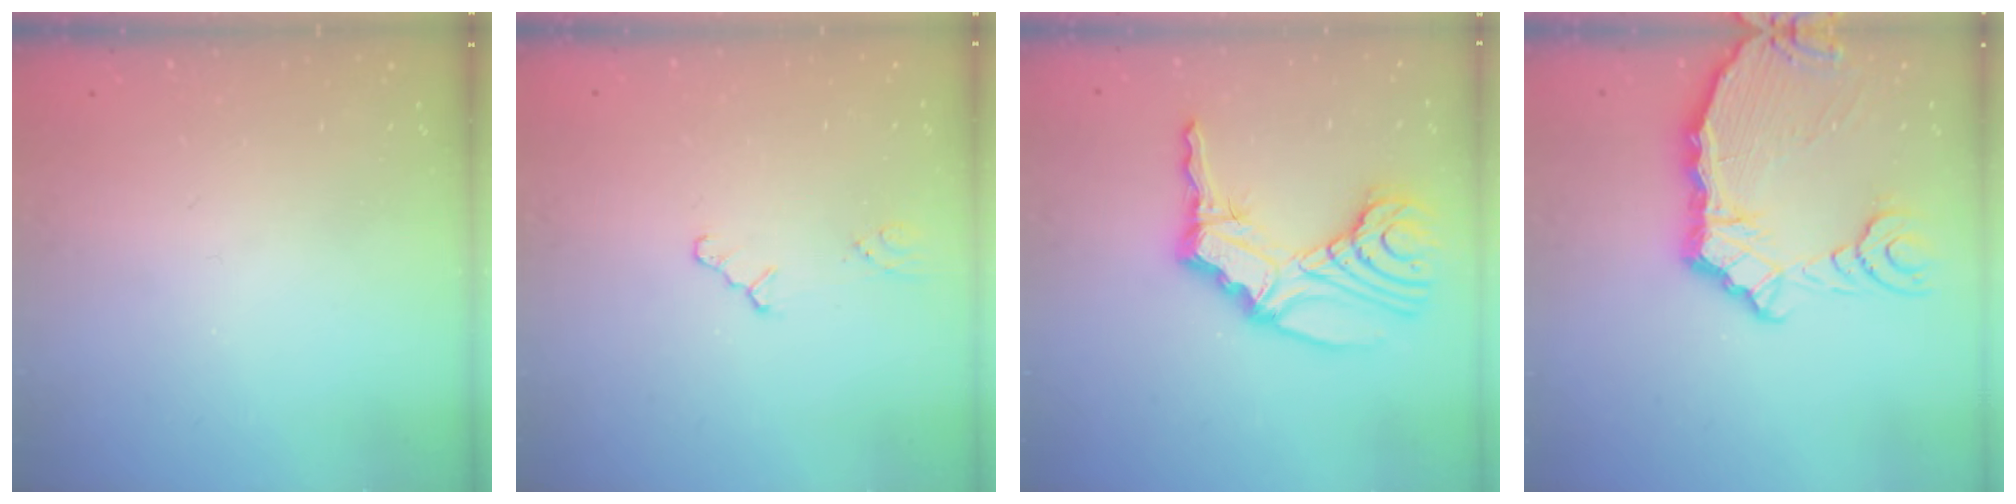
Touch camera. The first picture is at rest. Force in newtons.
{"total": 1.0, "press": 1.0, "slide": 0.3}
{"total": 16.9, "press": 16.7, "slide": 2.1}
{"total": 13.5, "press": 12.9, "slide": 3.8}